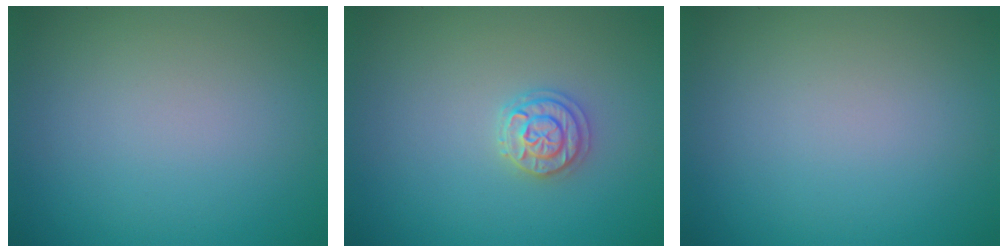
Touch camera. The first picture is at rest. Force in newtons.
{"total": 2.1, "press": 2.1, "slide": 0.5}
{"total": 0.0}